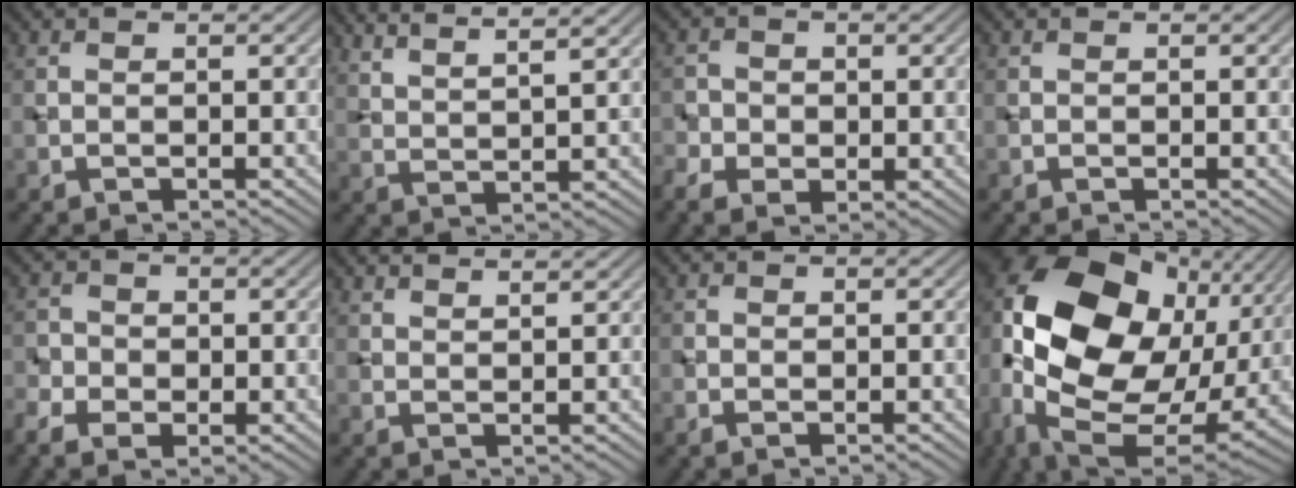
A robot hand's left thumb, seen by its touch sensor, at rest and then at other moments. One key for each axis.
{"total": 7.3, "fx": 5.8, "fy": 1.2, "fz": 4.2, "tx": -0.058, "ty": 0.007, "tz": 0.085}
{"total": 3.9, "fx": -1.2, "fy": 3.1, "fz": 2.0, "tx": -0.044, "ty": -0.007, "tz": -0.019}
{"total": 0.0}
{"total": 4.8, "fx": -1.8, "fy": 3.5, "fz": 2.8, "tx": -0.060, "ty": -0.010, "tz": -0.030}
{"total": 3.2, "fx": 2.8, "fy": 0.5, "fz": 1.5, "tx": -0.018, "ty": -0.003, "tz": 0.044}
{"total": 0.8, "fx": -0.1, "fy": 0.6, "fz": 0.6, "tx": -0.009, "ty": -0.002, "tz": -0.001}
{"total": 22.3, "fx": 4.6, "fy": 15.7, "fz": 15.2, "tx": -0.349, "ty": -0.010, "tz": 0.111}